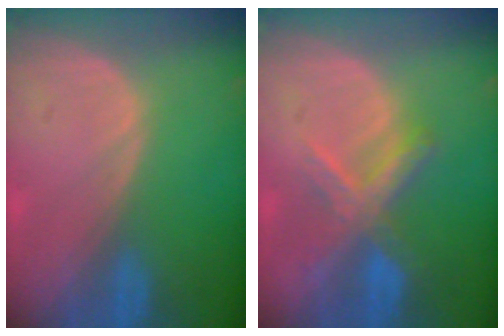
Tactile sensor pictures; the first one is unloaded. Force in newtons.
{"total": 7.1, "press": 6.2, "slide": 3.6}